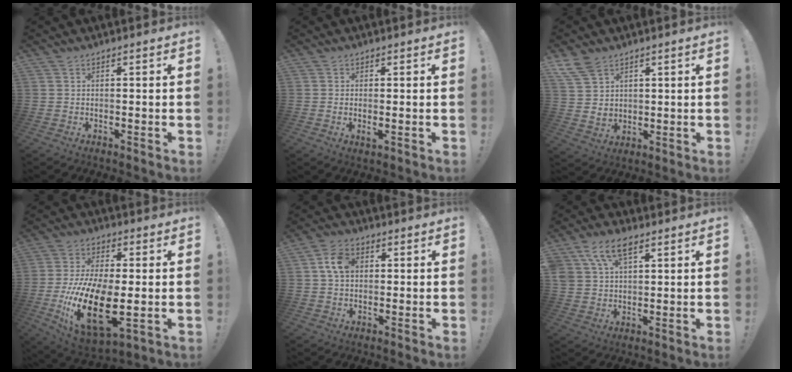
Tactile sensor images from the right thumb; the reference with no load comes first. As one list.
[{"total": 1.8, "force": [0.1, 0.5, 1.7], "torque": [-0.023, -0.002, 0.002]}, {"total": 8.1, "force": [5.3, 5.2, 3.3], "torque": [-0.061, -0.024, 0.108]}, {"total": 22.5, "force": [-4.2, 11.0, 19.1], "torque": [-0.376, 0.006, -0.060]}, {"total": 7.1, "force": [1.4, 4.9, 4.9], "torque": [-0.083, 0.011, 0.029]}, {"total": 9.3, "force": [4.9, 5.2, 5.9], "torque": [-0.108, -0.003, 0.095]}]